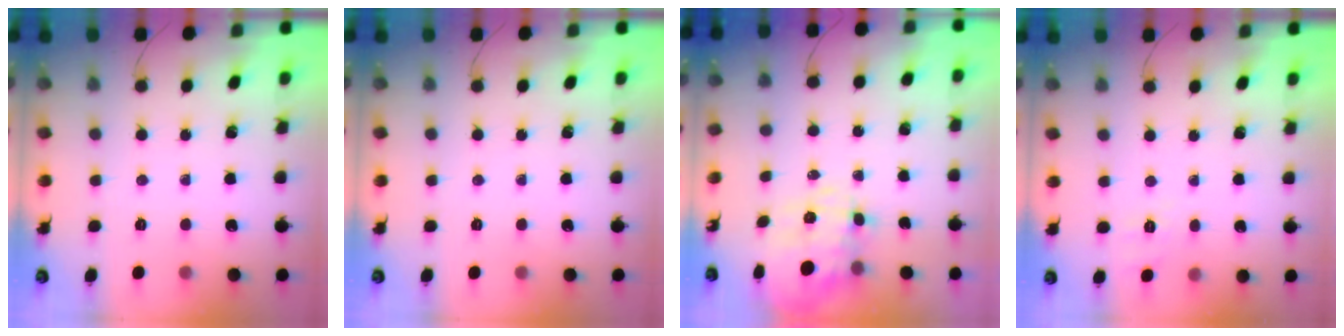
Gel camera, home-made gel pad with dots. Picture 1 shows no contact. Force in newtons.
{"total": 0.0}
{"total": 9.3, "press": 9.2, "slide": 1.4}
{"total": 2.9, "press": 2.2, "slide": 1.9}